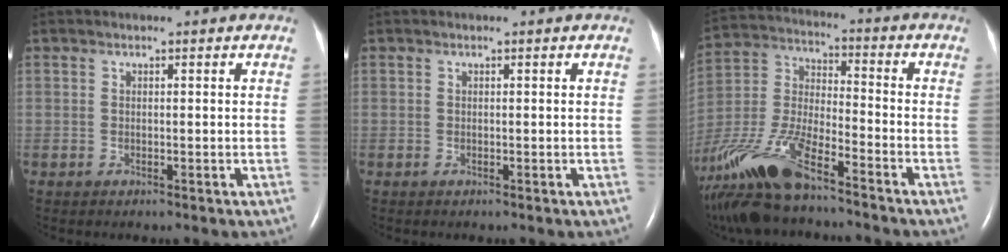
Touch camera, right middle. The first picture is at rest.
{"total": 0.0}
{"total": 18.8, "force": [-14.0, 4.3, 11.8], "torque": [-0.295, -0.031, -0.268]}